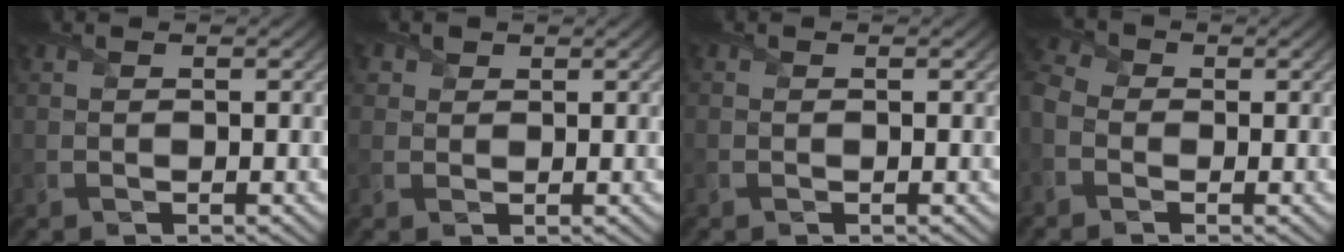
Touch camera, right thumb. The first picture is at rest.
{"total": 2.2, "force": [1.2, 1.7, 0.6], "torque": [-0.021, -0.005, 0.023]}
{"total": 0.0}
{"total": 4.2, "force": [-1.7, 3.2, 2.2], "torque": [-0.066, -0.006, -0.044]}